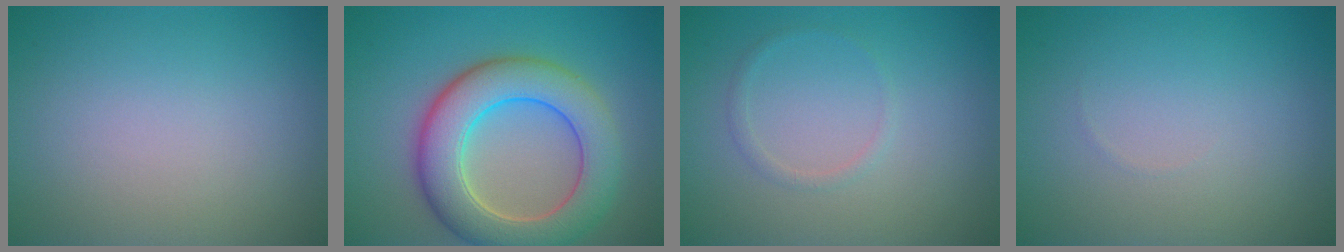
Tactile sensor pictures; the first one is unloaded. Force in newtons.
{"total": 8.4, "press": 8.3, "slide": 0.5}
{"total": 0.9, "press": 0.9, "slide": 0.1}
{"total": 0.0}